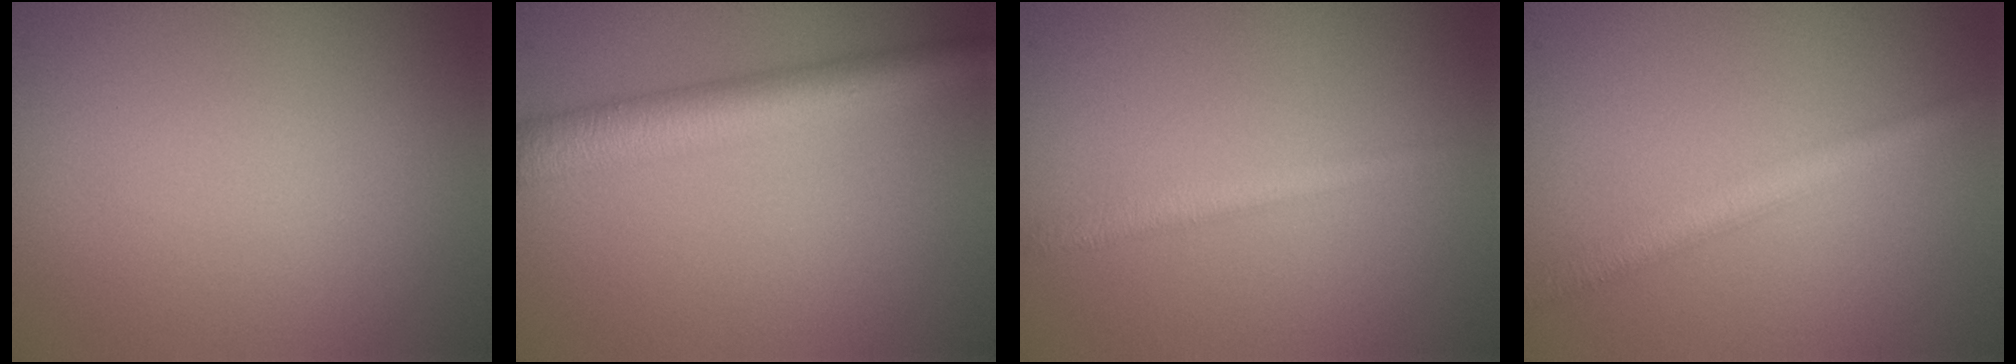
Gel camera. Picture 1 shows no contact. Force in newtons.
{"total": 5.0, "press": 5.0, "slide": 0.2}
{"total": 1.8, "press": 1.8, "slide": 0.0}
{"total": 2.7, "press": 2.7, "slide": 0.1}